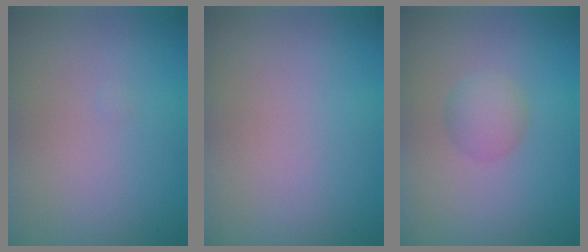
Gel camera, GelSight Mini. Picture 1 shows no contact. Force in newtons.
{"total": 0.0}
{"total": 1.9, "press": 1.9, "slide": 0.0}